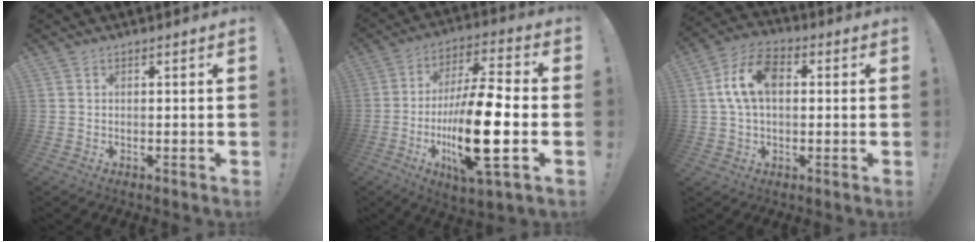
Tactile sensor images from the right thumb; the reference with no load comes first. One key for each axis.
{"total": 21.4, "fx": -4.7, "fy": 5.8, "fz": 20.0, "tx": -0.375, "ty": 0.003, "tz": -0.081}
{"total": 11.7, "fx": 1.8, "fy": 7.3, "fz": 8.9, "tx": -0.174, "ty": 0.013, "tz": 0.035}